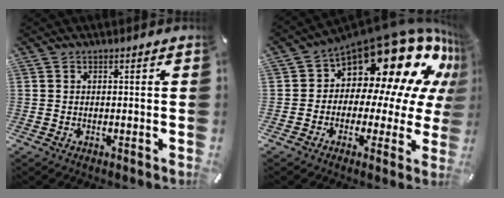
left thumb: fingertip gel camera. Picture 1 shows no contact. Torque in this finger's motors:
{"motor_torque": [1.76, 3.25, 1.56, -1.21, 0.16]}